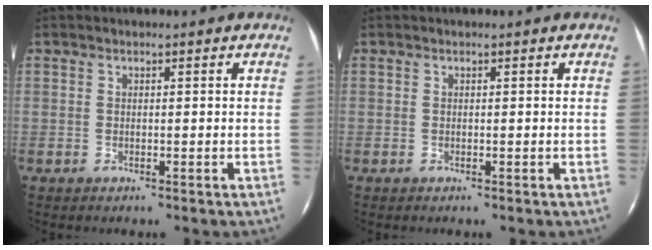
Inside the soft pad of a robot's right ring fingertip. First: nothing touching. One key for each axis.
{"total": 0.0}